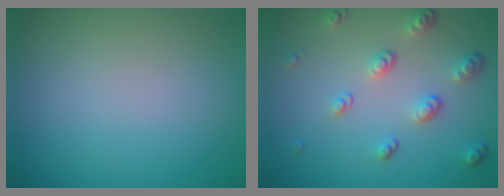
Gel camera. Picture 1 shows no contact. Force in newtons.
{"total": 3.3, "press": 2.5, "slide": 2.1}